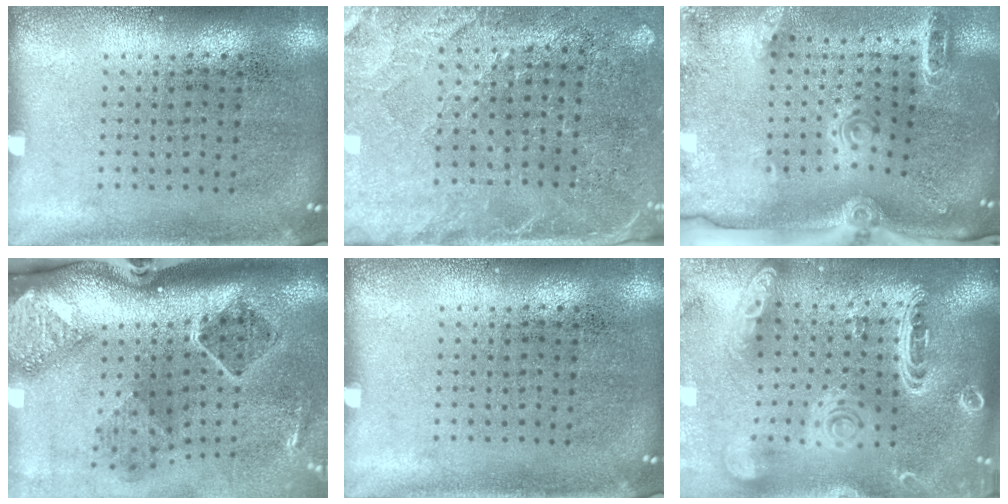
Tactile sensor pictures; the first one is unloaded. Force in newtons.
{"total": 2.8, "press": 2.6, "slide": 1.1}
{"total": 2.8, "press": 2.1, "slide": 1.9}
{"total": 3.0, "press": 1.9, "slide": 2.3}
{"total": 0.0}
{"total": 2.8, "press": 2.4, "slide": 1.4}